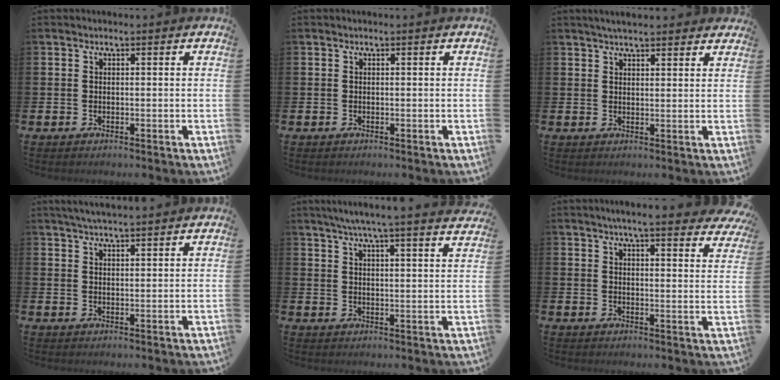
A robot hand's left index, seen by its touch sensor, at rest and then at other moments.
{"total": 0.0}
{"total": 3.3, "force": [3.1, 0.6, 1.0], "torque": [-0.019, -0.007, 0.054]}
{"total": 3.6, "force": [3.5, 0.0, 0.8], "torque": [-0.017, -0.010, 0.062]}
{"total": 6.1, "force": [5.7, -0.6, 2.1], "torque": [-0.051, -0.029, 0.097]}
{"total": 5.2, "force": [4.9, 0.1, 1.9], "torque": [-0.038, -0.026, 0.082]}